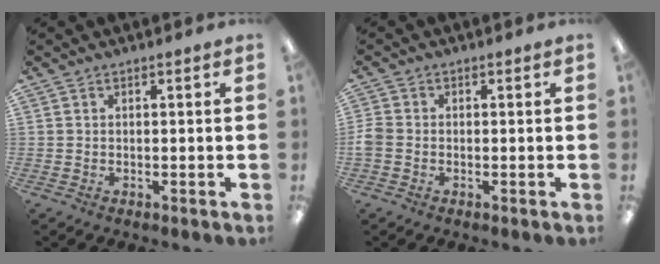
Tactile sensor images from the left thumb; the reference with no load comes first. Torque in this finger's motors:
{"motor_torque": [0.04, 0.24, 0.11, -0.20, 0.00]}